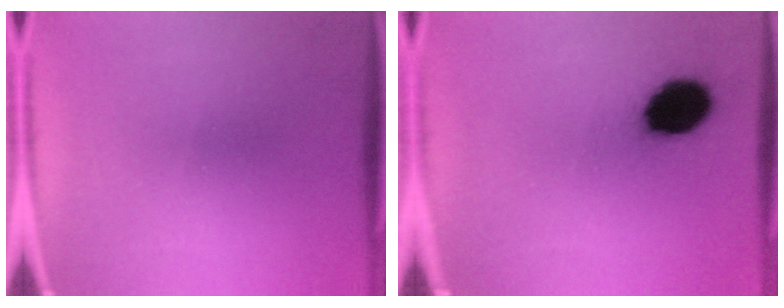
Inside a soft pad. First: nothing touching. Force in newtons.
{"total": 12.5}